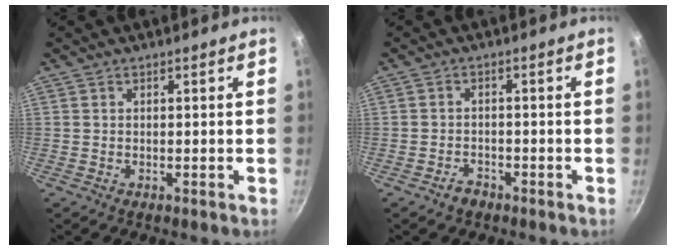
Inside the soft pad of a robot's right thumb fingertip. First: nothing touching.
{"total": 2.5, "force": [-1.8, 1.5, 0.8], "torque": [-0.007, 0.022, -0.027]}